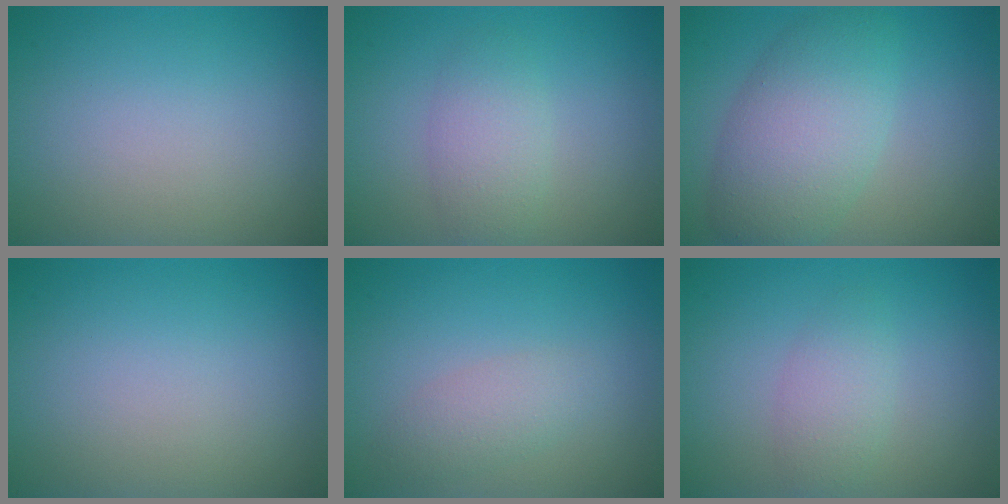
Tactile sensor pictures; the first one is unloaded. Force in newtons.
{"total": 2.8, "press": 2.8, "slide": 0.1}
{"total": 6.6, "press": 6.6, "slide": 0.2}
{"total": 0.0}
{"total": 2.1, "press": 2.1, "slide": 0.0}
{"total": 2.2, "press": 2.2, "slide": 0.1}